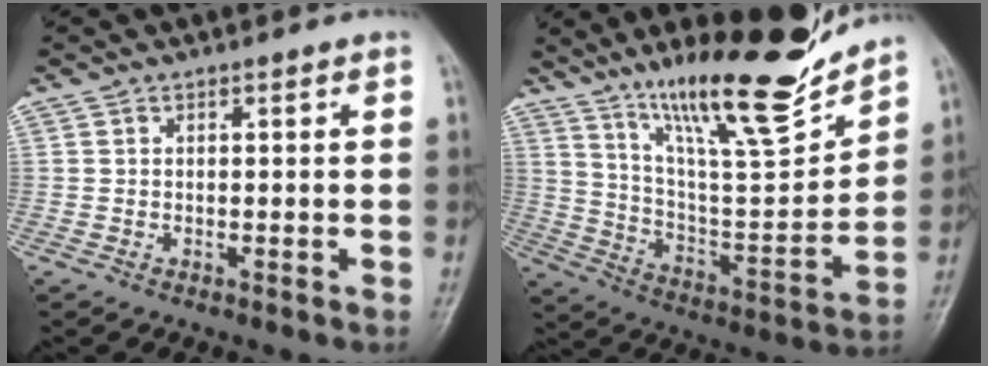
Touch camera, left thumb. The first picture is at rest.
{"total": 21.3, "force": [16.2, 3.7, 13.3], "torque": [-0.180, -0.095, 0.279]}